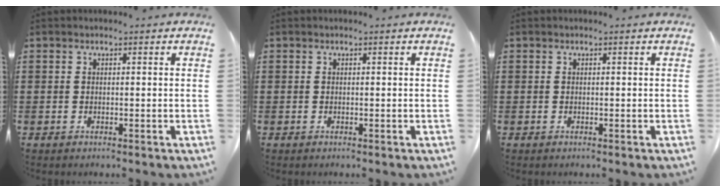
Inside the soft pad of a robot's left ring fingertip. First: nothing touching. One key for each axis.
{"total": 0.0}
{"total": 0.0}